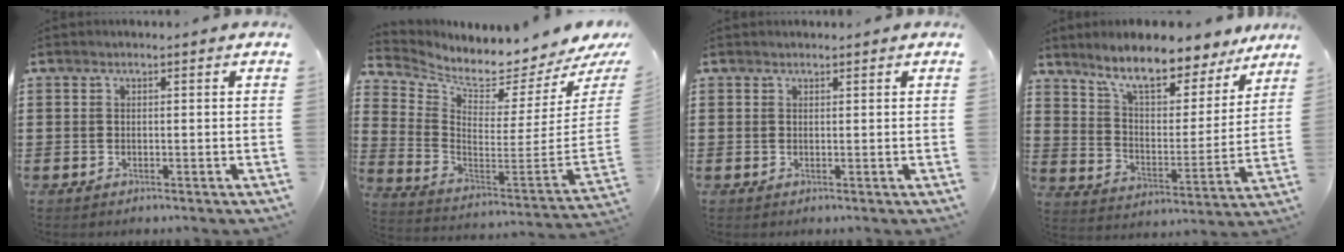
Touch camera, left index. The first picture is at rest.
{"total": 3.3, "force": [3.0, 0.5, 1.3], "torque": [-0.042, -0.065, 0.040]}
{"total": 0.6, "force": [0.5, 0.2, -0.3], "torque": [0.004, 0.000, 0.010]}
{"total": 9.3, "force": [8.1, 1.9, 4.1], "torque": [-0.099, -0.053, 0.138]}